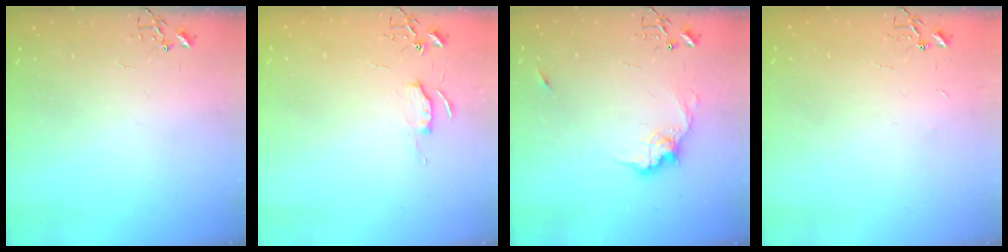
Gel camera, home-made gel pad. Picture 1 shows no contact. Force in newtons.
{"total": 5.7, "press": 5.7, "slide": 0.6}
{"total": 11.5, "press": 11.5, "slide": 0.8}
{"total": 2.4, "press": 2.4, "slide": 0.3}